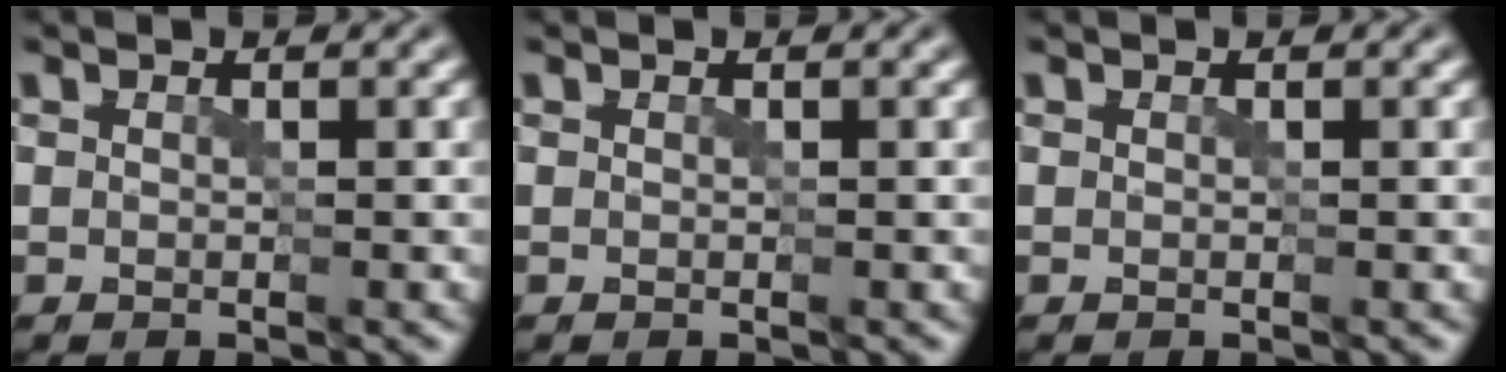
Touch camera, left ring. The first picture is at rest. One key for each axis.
{"total": 0.0}
{"total": 0.0}